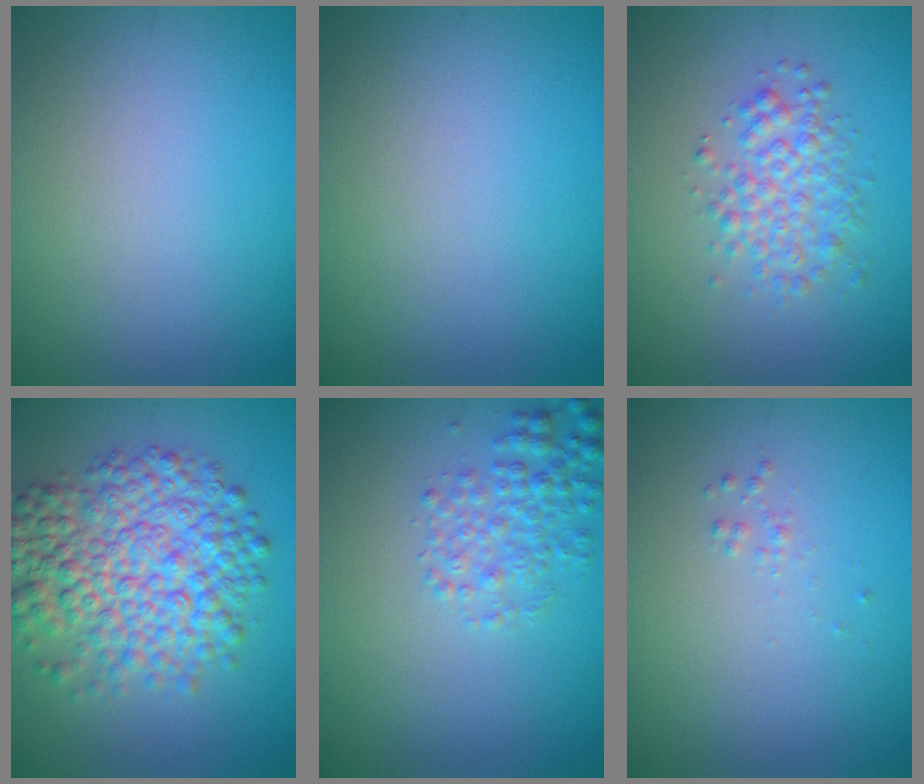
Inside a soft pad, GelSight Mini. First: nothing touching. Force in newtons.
{"total": 0.0}
{"total": 3.0, "press": 3.0, "slide": 0.1}
{"total": 8.4, "press": 8.4, "slide": 0.2}
{"total": 2.9, "press": 2.9, "slide": 0.1}
{"total": 0.5, "press": 0.5, "slide": 0.0}